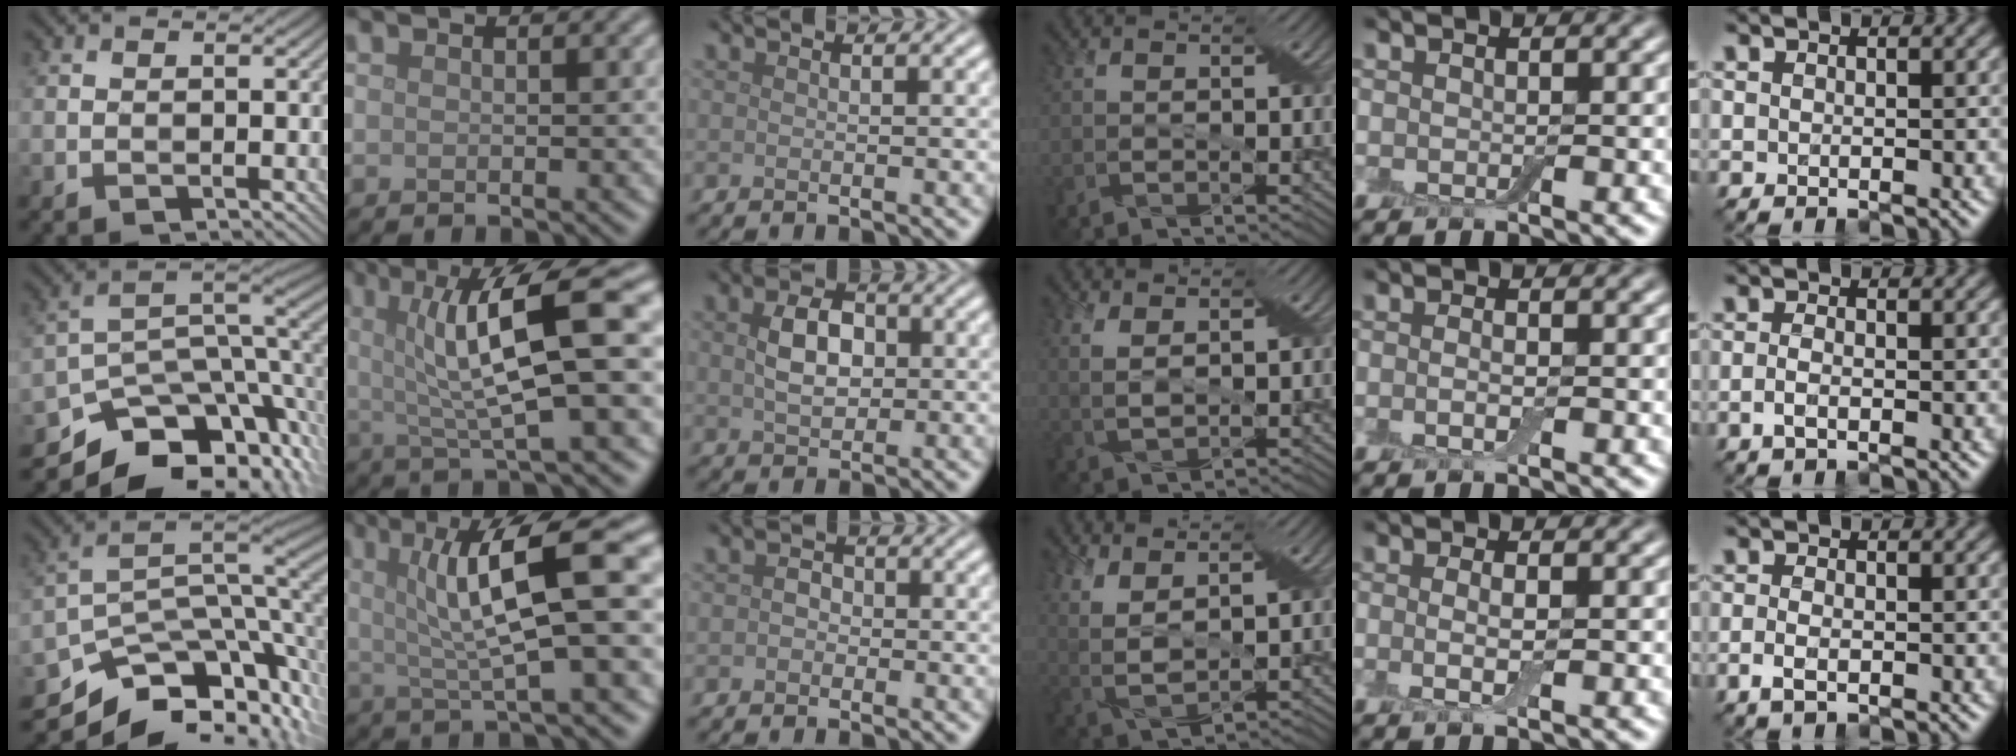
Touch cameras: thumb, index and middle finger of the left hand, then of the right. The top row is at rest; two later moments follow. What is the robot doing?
{"motion": "wrap", "object": "bandage"}